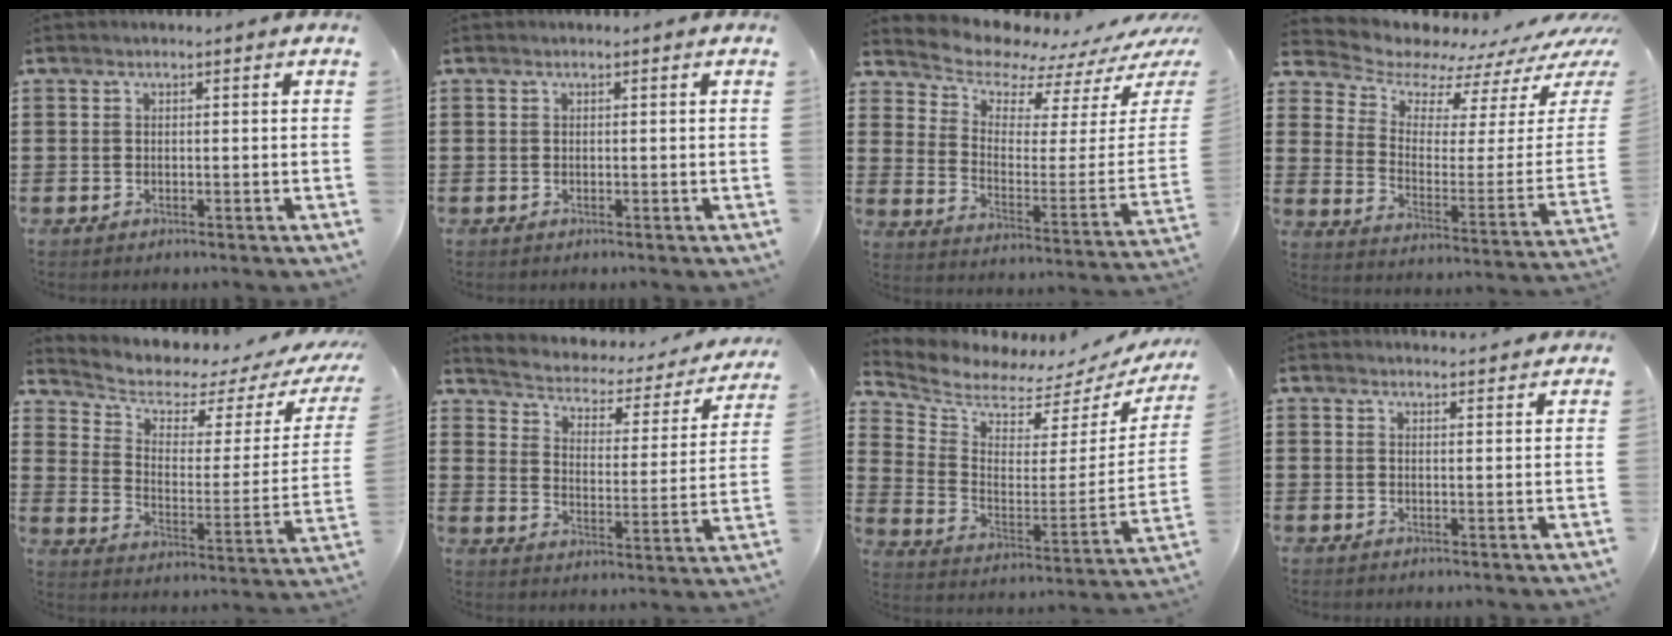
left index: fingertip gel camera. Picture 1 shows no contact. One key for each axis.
{"total": 0.0}
{"total": 7.4, "fx": 7.2, "fy": 1.4, "fz": 0.6, "tx": -0.044, "ty": -0.077, "tz": 0.123}
{"total": 6.9, "fx": 6.4, "fy": 2.4, "fz": 0.6, "tx": -0.041, "ty": -0.070, "tz": 0.110}
{"total": 4.1, "fx": 3.6, "fy": 1.6, "fz": 1.1, "tx": -0.050, "ty": -0.033, "tz": 0.058}
{"total": 2.2, "fx": 1.3, "fy": 1.5, "fz": 1.1, "tx": -0.037, "ty": -0.017, "tz": 0.010}
{"total": 4.6, "fx": 4.5, "fy": 0.5, "fz": 0.5, "tx": -0.044, "ty": -0.057, "tz": 0.073}
{"total": 2.2, "fx": 2.2, "fy": -0.1, "fz": 0.1, "tx": -0.008, "ty": -0.005, "tz": 0.043}